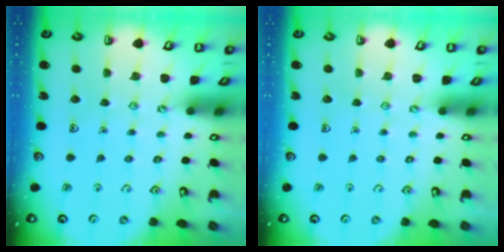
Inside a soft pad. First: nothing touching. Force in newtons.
{"total": 0.0}